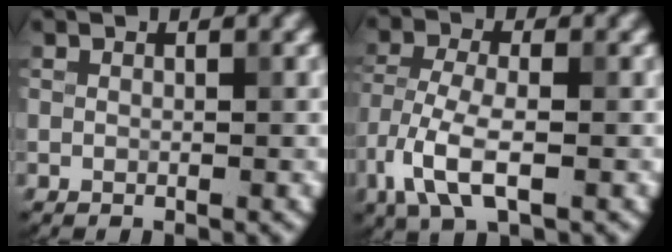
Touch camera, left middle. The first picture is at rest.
{"total": 5.9, "force": [-2.6, 2.5, 4.7], "torque": [-0.105, -0.003, -0.060]}